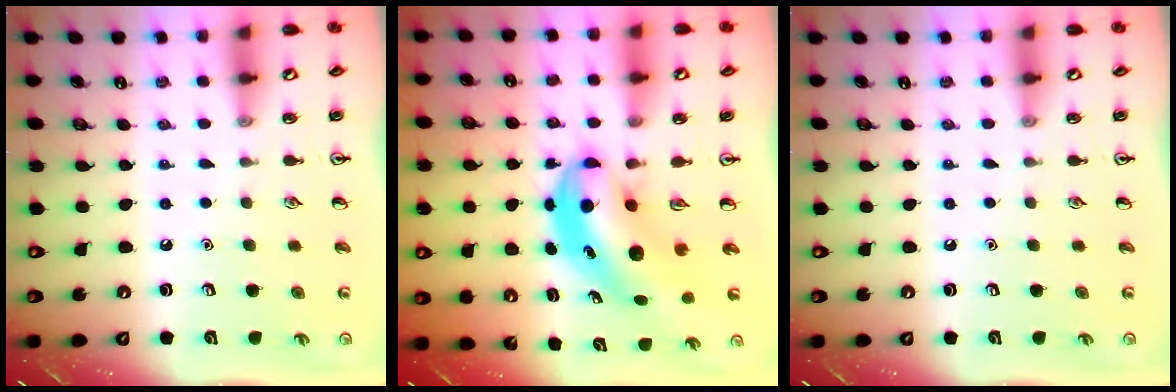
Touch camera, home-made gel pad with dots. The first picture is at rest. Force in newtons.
{"total": 6.8, "press": 6.6, "slide": 1.9}
{"total": 0.0}